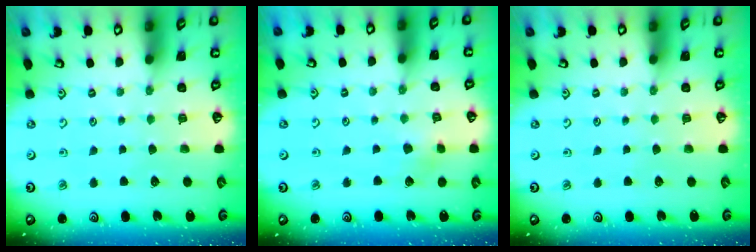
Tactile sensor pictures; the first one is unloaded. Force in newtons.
{"total": 3.9, "press": 3.9, "slide": 0.5}
{"total": 0.0}